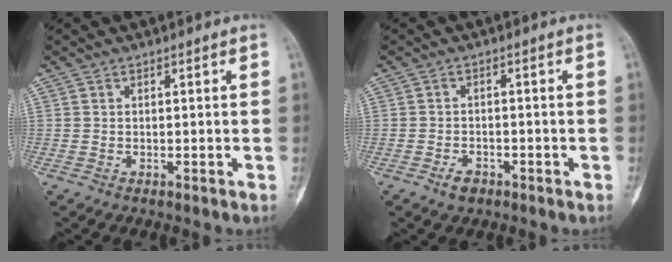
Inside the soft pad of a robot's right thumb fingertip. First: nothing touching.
{"total": 2.9, "force": [-1.8, 1.9, 1.3], "torque": [-0.015, 0.011, -0.026]}